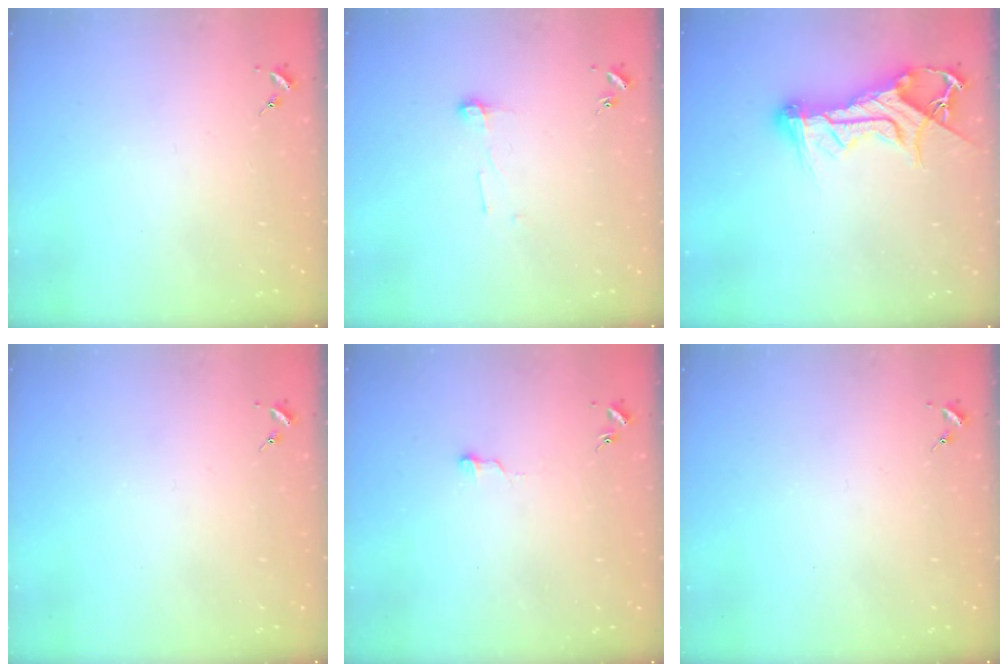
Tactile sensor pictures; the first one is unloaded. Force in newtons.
{"total": 5.2, "press": 5.2, "slide": 0.5}
{"total": 14.2, "press": 14.1, "slide": 1.5}
{"total": 0.0}
{"total": 3.9, "press": 3.9, "slide": 0.3}
{"total": 0.0}